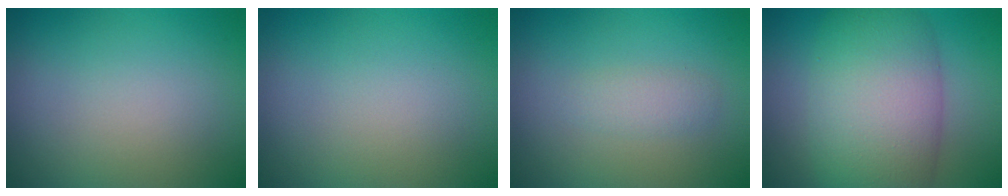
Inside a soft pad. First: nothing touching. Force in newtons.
{"total": 0.0}
{"total": 1.5, "press": 1.5, "slide": 0.0}
{"total": 11.5, "press": 11.5, "slide": 0.5}